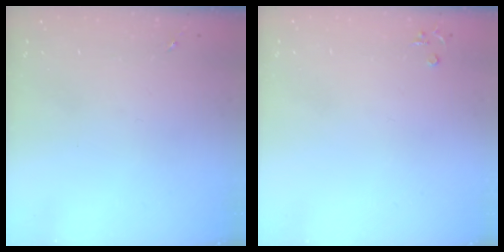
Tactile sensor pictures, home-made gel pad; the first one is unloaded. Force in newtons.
{"total": 3.3, "press": 3.3, "slide": 0.3}